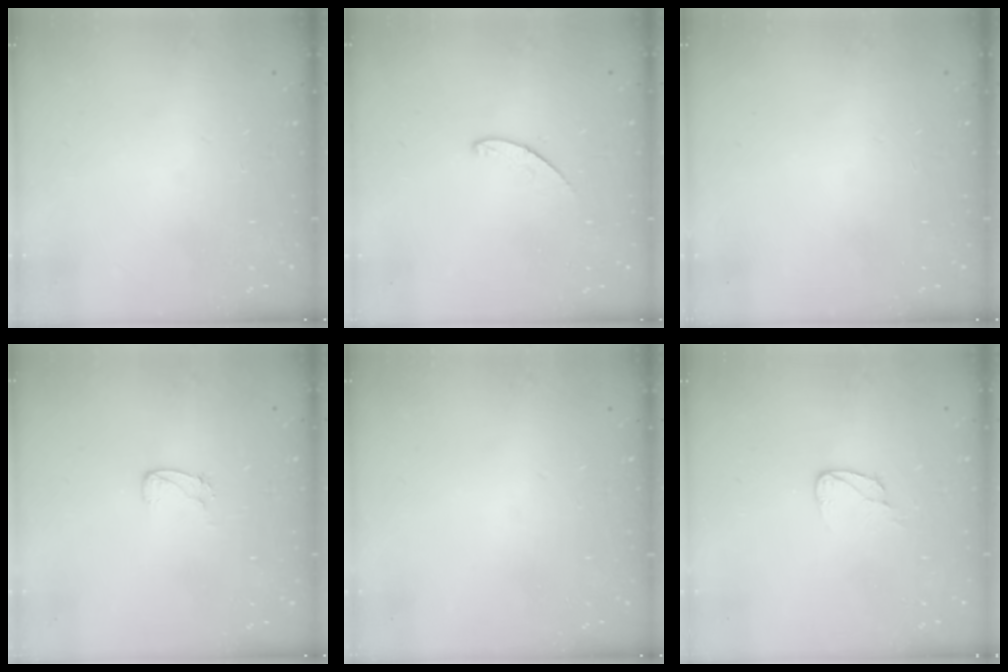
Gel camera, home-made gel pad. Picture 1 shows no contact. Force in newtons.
{"total": 4.6, "press": 4.6, "slide": 0.4}
{"total": 0.0}
{"total": 4.6, "press": 4.6, "slide": 0.5}
{"total": 0.0}
{"total": 5.2, "press": 5.1, "slide": 0.5}